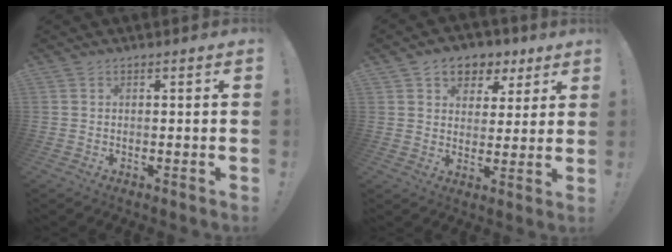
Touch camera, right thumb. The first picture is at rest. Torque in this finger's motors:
{"motor_torque": [0.00, 0.08, 0.50, 0.29, -0.01]}